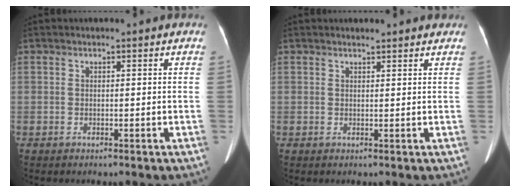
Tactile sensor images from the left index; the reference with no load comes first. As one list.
[{"total": 2.6, "force": [2.4, 0.6, 1.0], "torque": [-0.016, 0.011, 0.026]}]